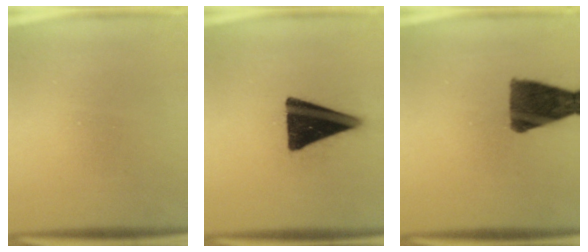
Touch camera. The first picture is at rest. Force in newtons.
{"total": 17.4}
{"total": 10.8}